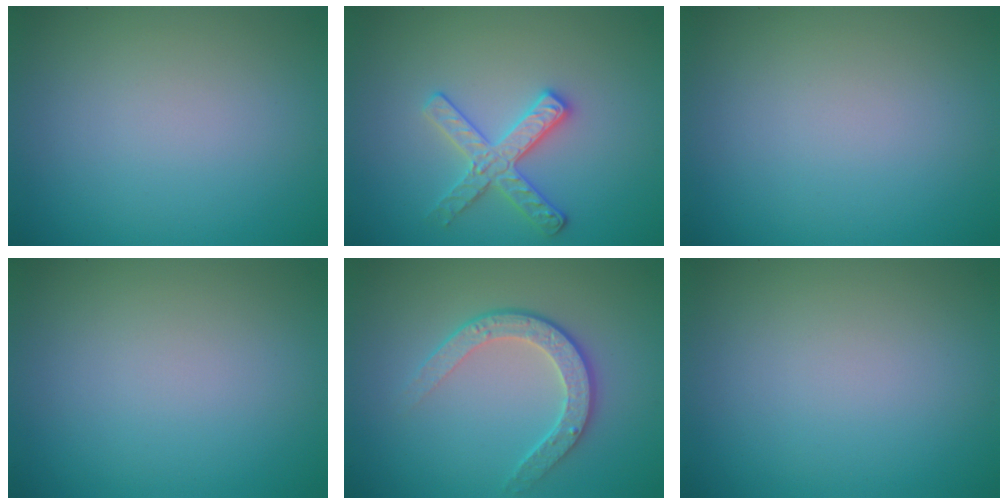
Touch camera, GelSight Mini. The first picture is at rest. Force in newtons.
{"total": 2.9, "press": 2.8, "slide": 0.6}
{"total": 0.0}
{"total": 0.0}
{"total": 3.4, "press": 2.9, "slide": 1.8}
{"total": 0.0}